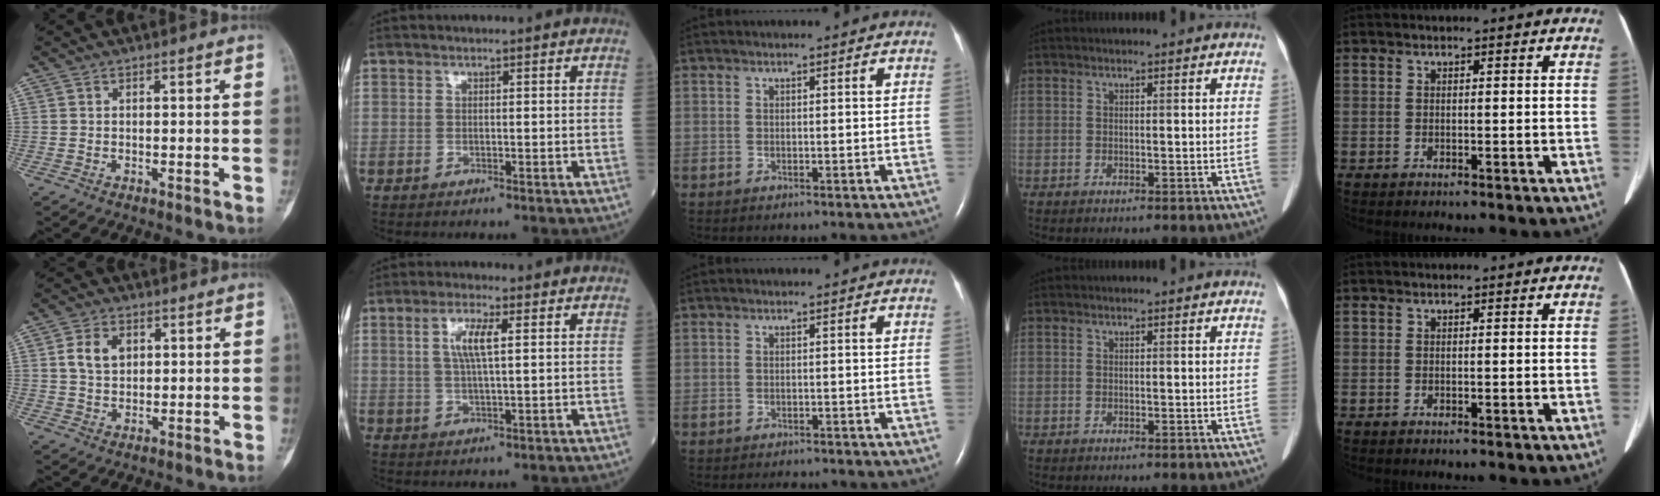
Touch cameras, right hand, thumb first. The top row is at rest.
{"thumb": {"total": 5.6, "force": [1.5, 4.0, 3.6], "torque": [-0.056, -0.001, 0.026]}, "index": {"total": 4.9, "force": [1.3, 0.7, 4.7], "torque": [-0.096, 0.005, 0.027]}, "middle": {"total": 3.4, "force": [-3.1, 1.0, 1.1], "torque": [-0.017, -0.004, -0.034]}}